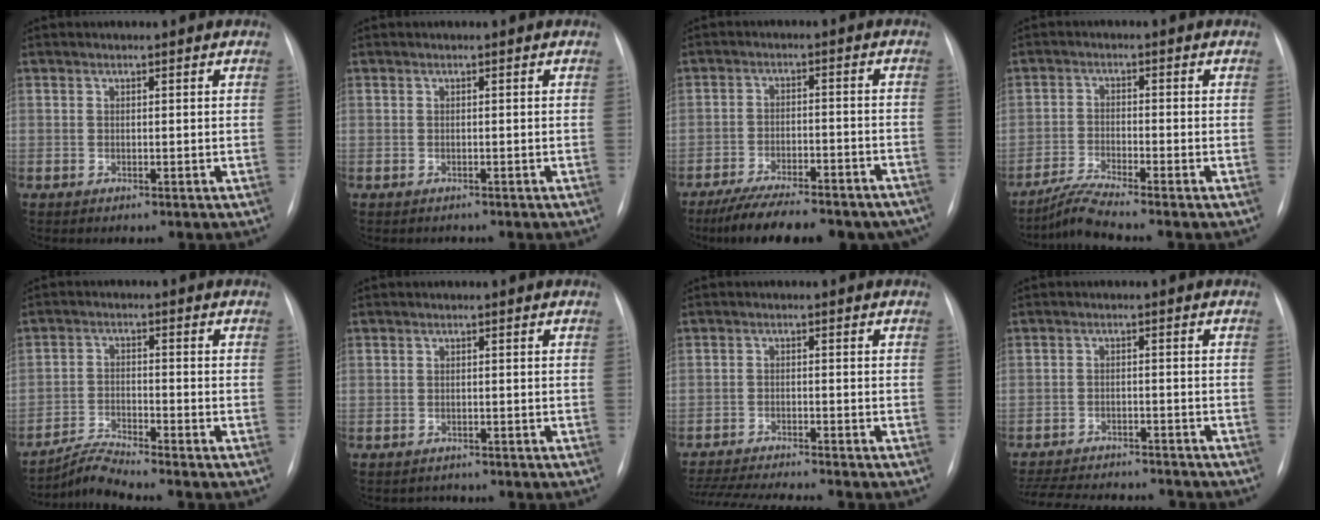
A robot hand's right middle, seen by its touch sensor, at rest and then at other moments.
{"total": 0.6, "force": [-0.6, 0.3, 0.0], "torque": [-0.005, 0.000, -0.008]}
{"total": 19.4, "force": [-16.3, 5.1, 9.1], "torque": [-0.123, -0.001, -0.225]}
{"total": 4.8, "force": [-4.2, -1.4, 1.7], "torque": [-0.043, -0.028, -0.088]}
{"total": 4.6, "force": [-4.3, -1.5, 0.4], "torque": [-0.020, -0.021, -0.084]}
{"total": 1.5, "force": [-1.2, 0.8, -0.5], "torque": [0.001, -0.001, -0.018]}
{"total": 10.9, "force": [-10.0, -0.3, 4.3], "torque": [-0.068, -0.011, -0.162]}
{"total": 15.8, "force": [-14.4, 3.5, 5.5], "torque": [-0.126, -0.011, -0.199]}